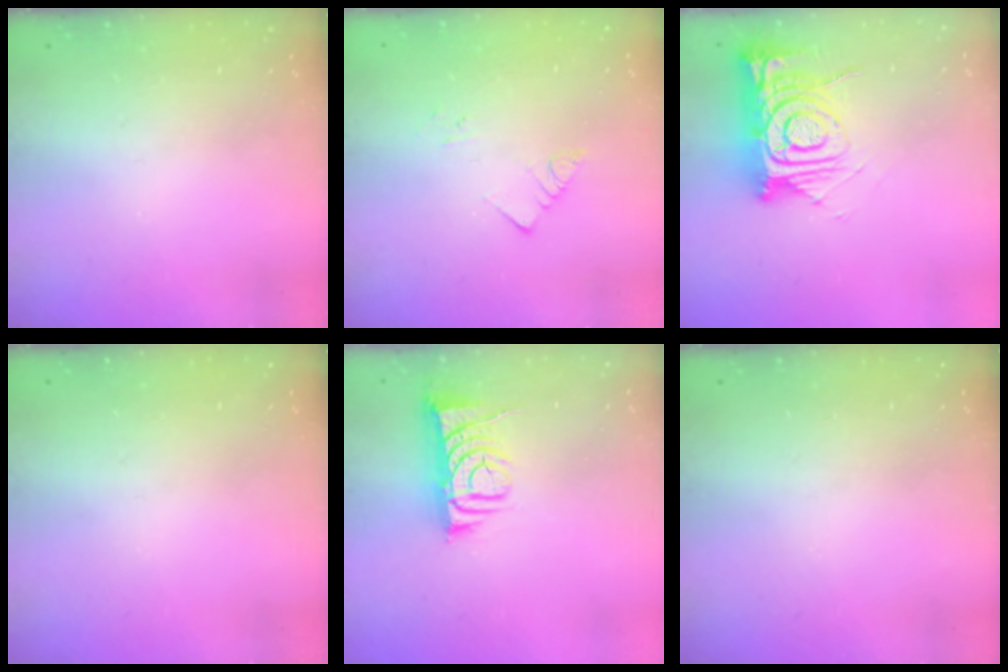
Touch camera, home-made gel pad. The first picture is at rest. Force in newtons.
{"total": 3.3, "press": 3.3, "slide": 0.2}
{"total": 13.6, "press": 13.5, "slide": 1.3}
{"total": 0.0}
{"total": 8.3, "press": 8.2, "slide": 1.0}
{"total": 0.0}